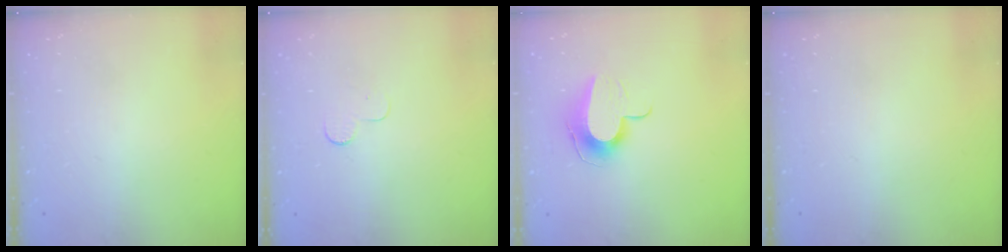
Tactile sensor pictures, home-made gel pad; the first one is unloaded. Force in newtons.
{"total": 2.9, "press": 2.9, "slide": 0.3}
{"total": 10.0, "press": 10.0, "slide": 1.2}
{"total": 0.0}